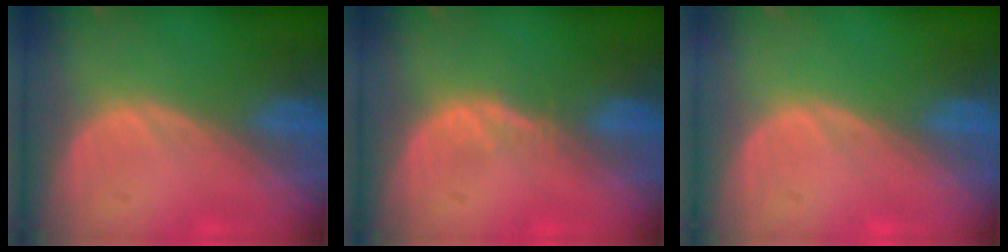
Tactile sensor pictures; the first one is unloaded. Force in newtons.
{"total": 1.1, "press": 1.1, "slide": 0.1}
{"total": 0.0}